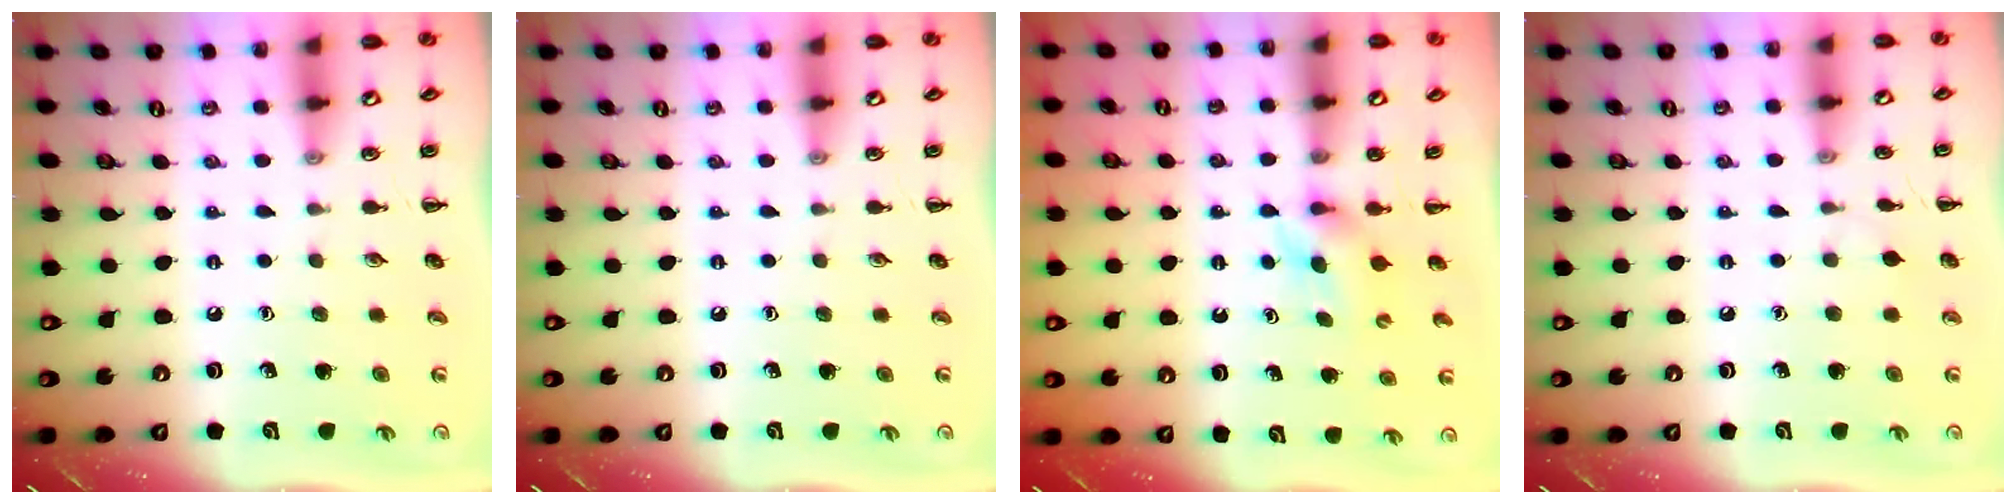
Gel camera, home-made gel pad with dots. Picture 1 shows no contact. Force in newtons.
{"total": 0.0}
{"total": 4.3, "press": 4.0, "slide": 1.5}
{"total": 3.9, "press": 3.7, "slide": 1.3}